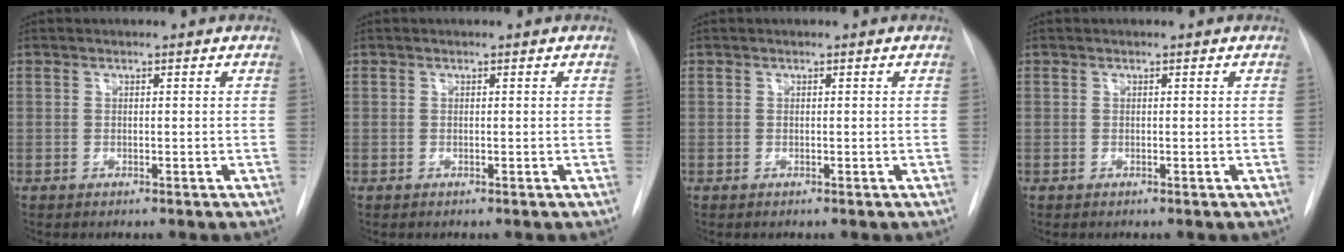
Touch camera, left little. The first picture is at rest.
{"total": 0.0}
{"total": 0.0}
{"total": 0.0}